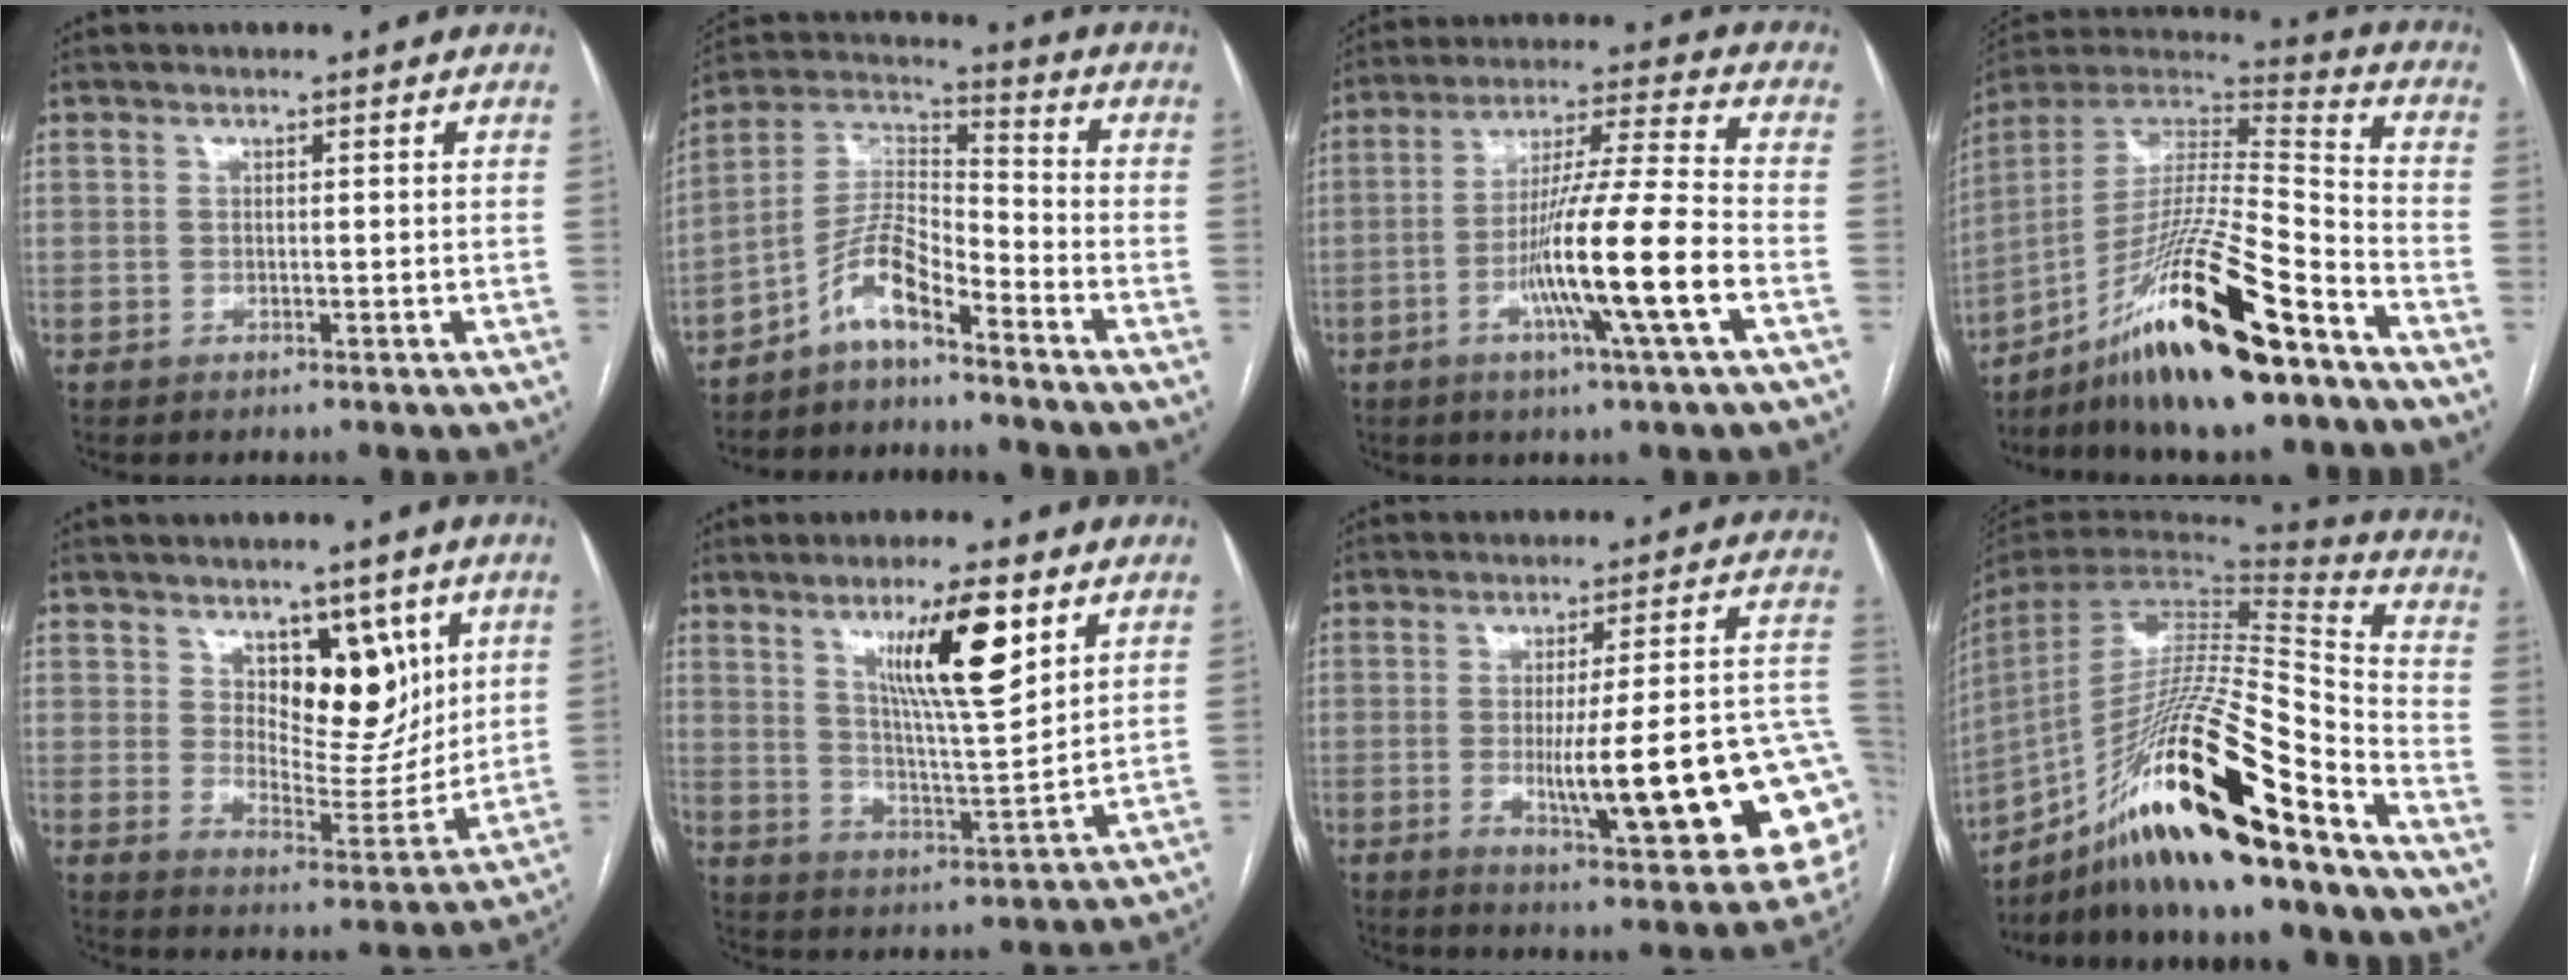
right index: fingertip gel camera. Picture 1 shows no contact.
{"total": 8.5, "force": [-5.9, 1.9, 5.9], "torque": [-0.126, 0.022, -0.118]}
{"total": 14.6, "force": [-4.8, -1.1, 13.8], "torque": [-0.248, -0.008, -0.090]}
{"total": 21.5, "force": [-13.6, 2.1, 16.6], "torque": [-0.311, -0.015, -0.241]}
{"total": 10.9, "force": [5.1, 5.3, 8.1], "torque": [-0.113, -0.004, 0.092]}
{"total": 12.3, "force": [6.2, 1.5, 10.5], "torque": [-0.181, -0.006, 0.107]}
{"total": 22.1, "force": [-4.4, 2.8, 21.5], "torque": [-0.215, 0.003, -0.050]}
{"total": 26.5, "force": [-17.0, 2.1, 20.2], "torque": [-0.364, -0.017, -0.300]}